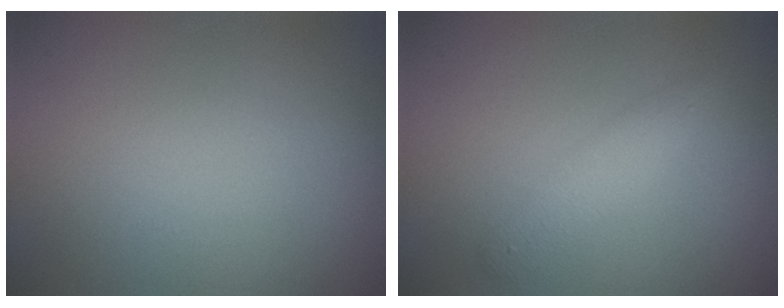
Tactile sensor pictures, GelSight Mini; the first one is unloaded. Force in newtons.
{"total": 1.9, "press": 1.9, "slide": 0.0}